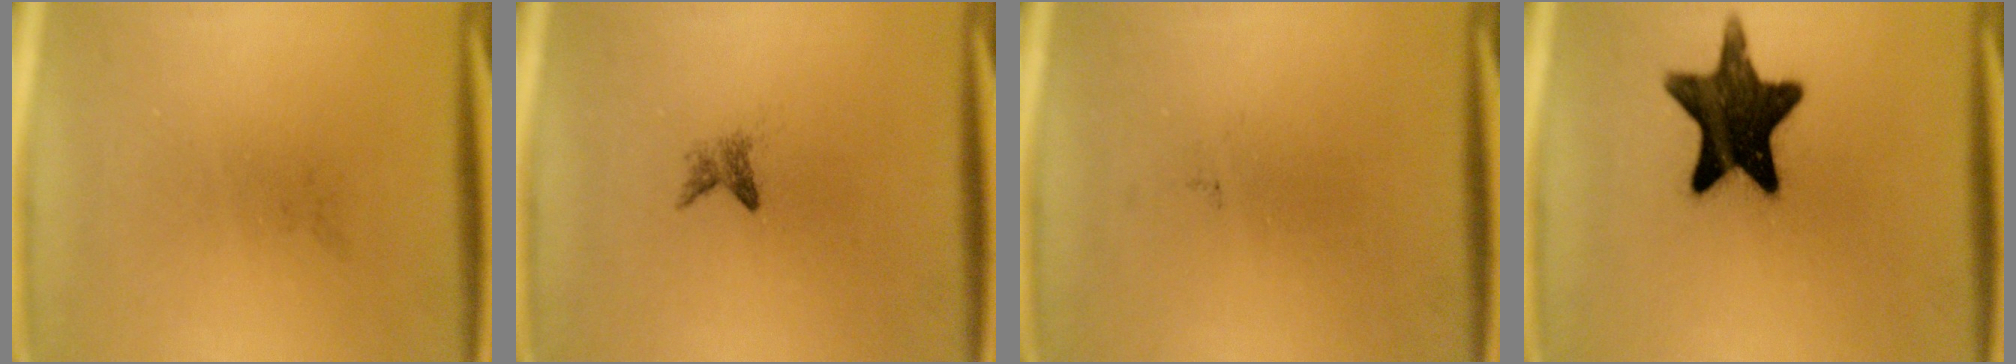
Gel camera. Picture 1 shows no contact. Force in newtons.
{"total": 1.4}
{"total": 0.0}
{"total": 15.6}